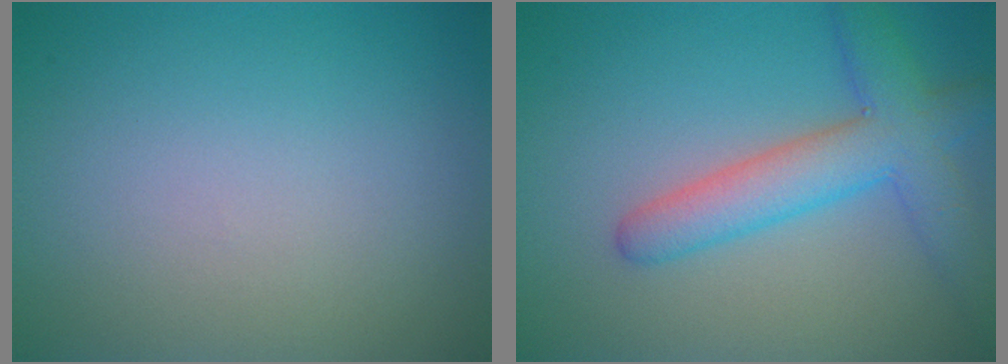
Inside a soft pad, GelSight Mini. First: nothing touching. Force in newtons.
{"total": 5.3, "press": 5.3, "slide": 0.3}